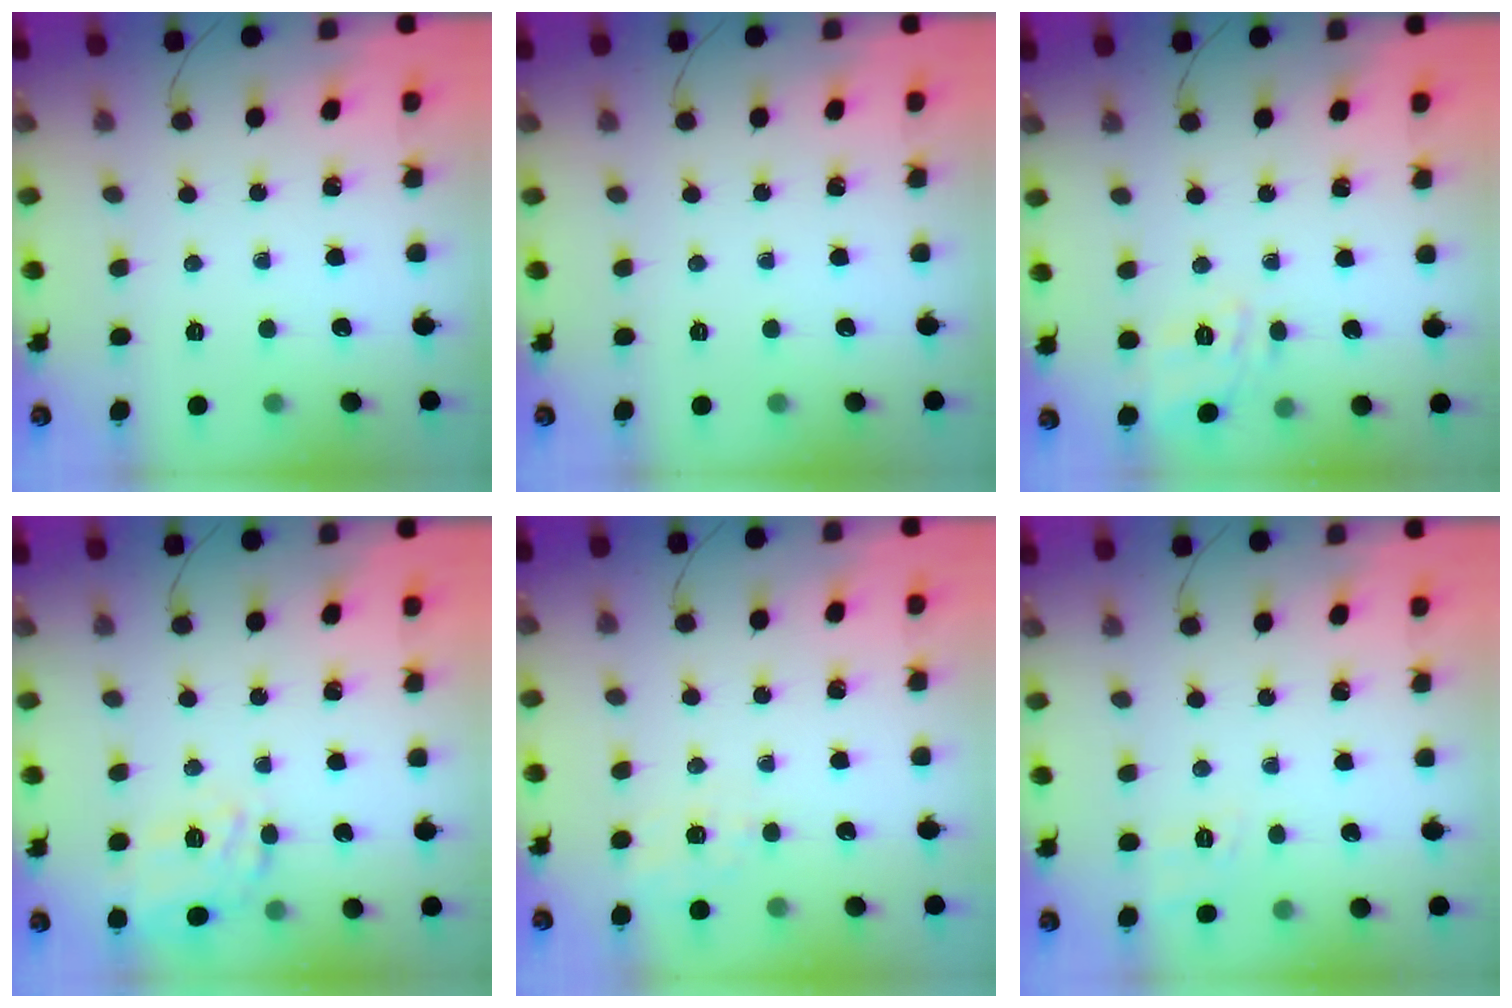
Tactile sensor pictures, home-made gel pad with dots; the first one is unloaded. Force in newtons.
{"total": 0.0}
{"total": 6.1, "press": 5.9, "slide": 1.3}
{"total": 16.9, "press": 16.8, "slide": 1.3}
{"total": 1.4, "press": 0.4, "slide": 1.4}
{"total": 2.5, "press": 1.4, "slide": 2.0}